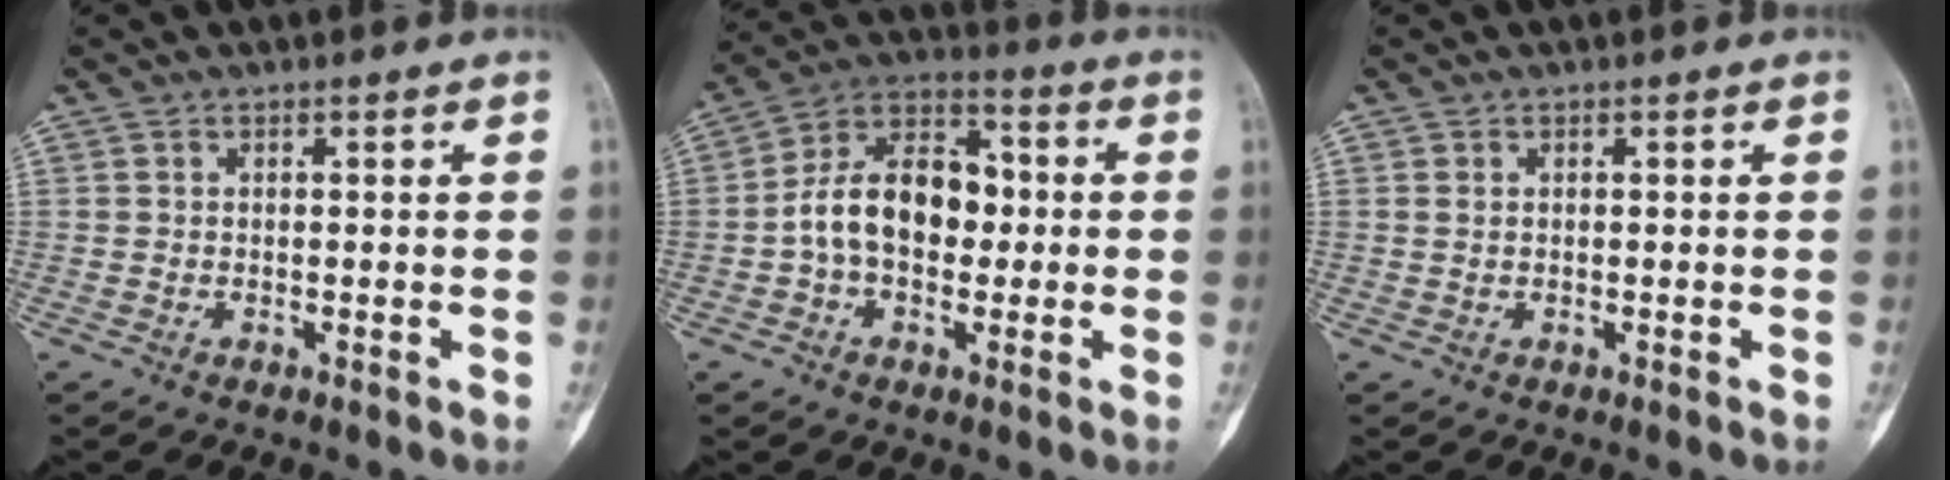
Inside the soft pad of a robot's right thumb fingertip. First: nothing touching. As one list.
[{"total": 14.0, "force": [-0.7, 9.4, 10.4], "torque": [-0.157, 0.040, -0.020]}, {"total": 0.8, "force": [0.2, 0.6, 0.5], "torque": [-0.012, 0.003, 0.007]}]